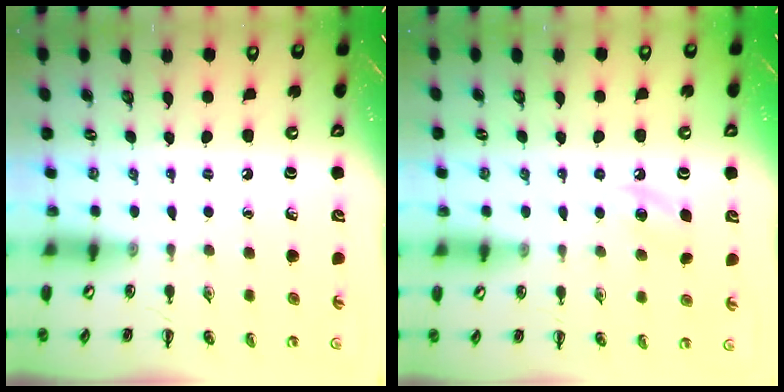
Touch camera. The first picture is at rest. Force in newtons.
{"total": 5.5, "press": 5.3, "slide": 1.6}